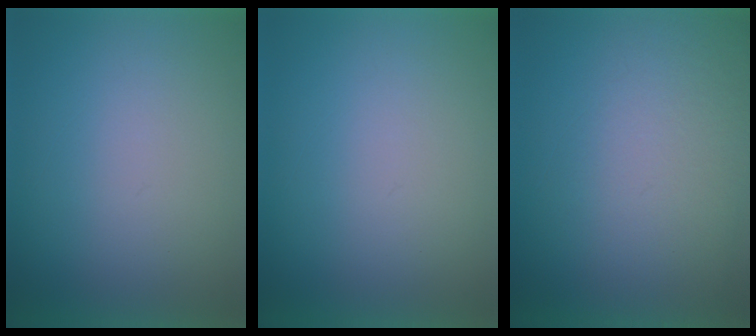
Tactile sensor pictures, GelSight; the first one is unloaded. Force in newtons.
{"total": 0.0}
{"total": 3.6}